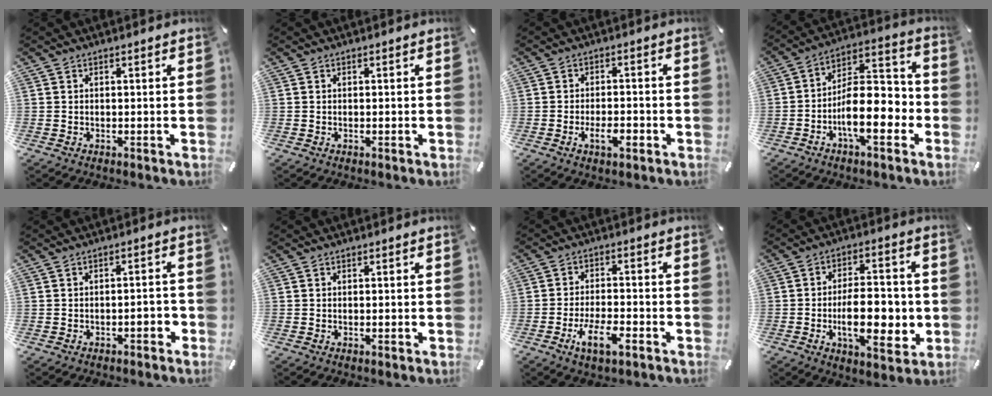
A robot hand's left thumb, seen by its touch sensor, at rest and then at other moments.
{"total": 0.6, "force": [-0.1, 0.2, 0.5], "torque": [-0.010, -0.002, -0.002]}
{"total": 5.5, "force": [-2.5, 2.6, 4.2], "torque": [-0.070, 0.011, -0.042]}
{"total": 15.1, "force": [-5.3, 7.0, 12.2], "torque": [-0.196, 0.010, -0.090]}
{"total": 2.9, "force": [-1.9, 1.4, 1.8], "torque": [-0.031, 0.010, -0.035]}
{"total": 0.7, "force": [-0.2, 0.2, 0.6], "torque": [-0.012, -0.004, -0.003]}
{"total": 8.3, "force": [-4.1, 3.1, 6.5], "torque": [-0.124, 0.012, -0.074]}
{"total": 15.1, "force": [-2.8, 7.6, 12.7], "torque": [-0.192, -0.005, -0.046]}